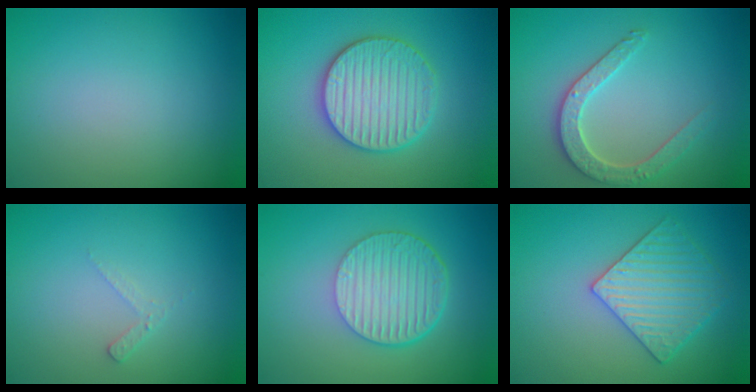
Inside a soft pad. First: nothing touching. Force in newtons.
{"total": 5.2, "press": 5.1, "slide": 1.1}
{"total": 3.4, "press": 3.1, "slide": 1.4}
{"total": 1.2, "press": 1.1, "slide": 0.3}
{"total": 6.5, "press": 4.3, "slide": 4.8}
{"total": 4.0, "press": 3.8, "slide": 1.2}